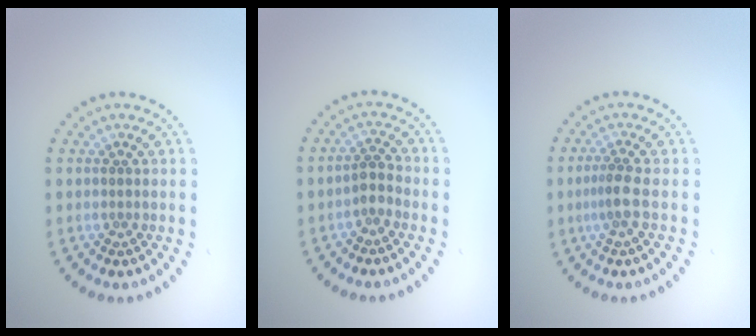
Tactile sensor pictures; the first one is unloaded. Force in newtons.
{"total": 1.7, "press": 1.4, "slide": 0.9}
{"total": 2.0, "press": 1.6, "slide": 1.2}